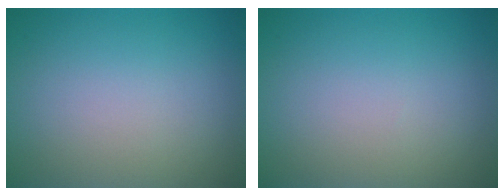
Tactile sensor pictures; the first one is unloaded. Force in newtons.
{"total": 0.0}